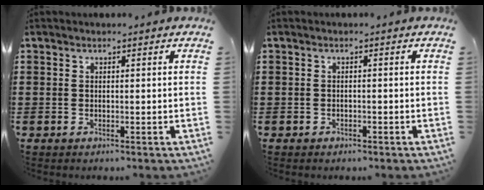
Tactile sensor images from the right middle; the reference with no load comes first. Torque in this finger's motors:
{"motor_torque": [0.09, 0.29, 0.00, -0.01]}